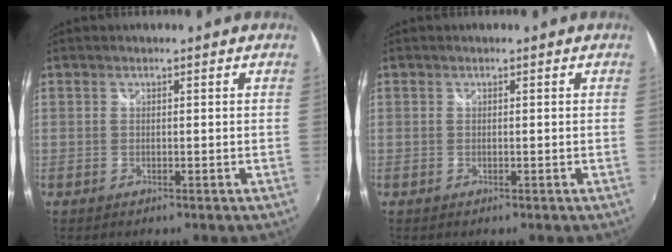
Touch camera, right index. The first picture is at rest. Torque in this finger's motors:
{"motor_torque": [-0.03, 0.00, 0.00, 0.00]}